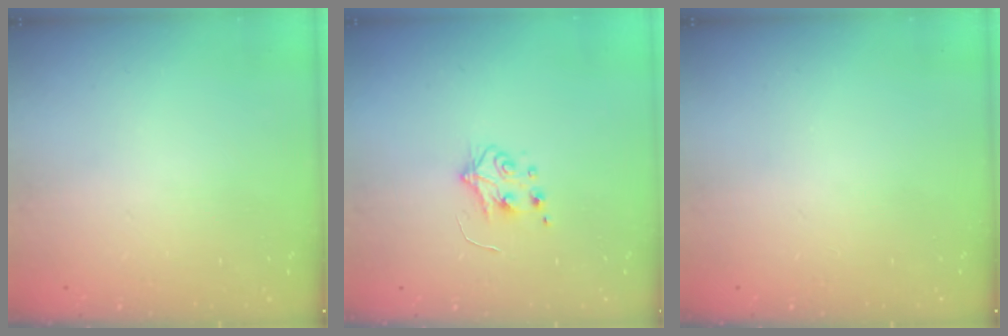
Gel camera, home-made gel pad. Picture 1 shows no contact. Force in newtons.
{"total": 4.9, "press": 4.8, "slide": 0.5}
{"total": 0.0}